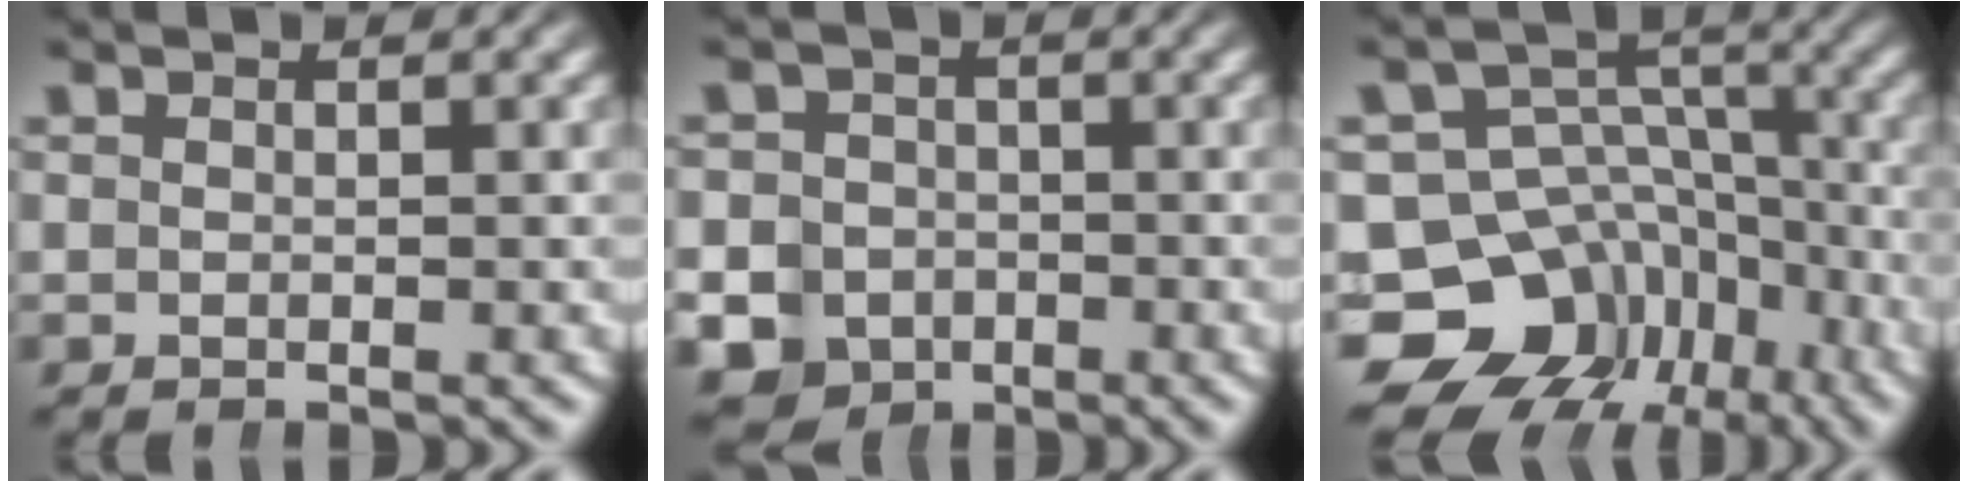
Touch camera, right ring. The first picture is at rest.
{"total": 10.2, "force": [-3.9, 9.0, 2.8], "torque": [-0.047, -0.039, -0.061]}
{"total": 19.7, "force": [-7.6, 16.3, 7.9], "torque": [-0.157, -0.091, -0.103]}